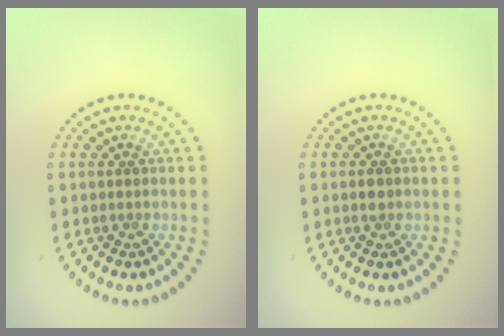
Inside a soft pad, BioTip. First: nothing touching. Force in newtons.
{"total": 1.0, "press": 1.0, "slide": 0.1}